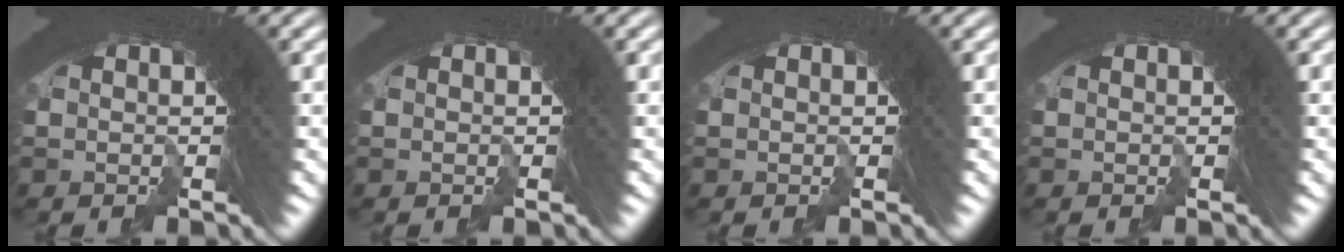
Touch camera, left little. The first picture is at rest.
{"total": 0.0}
{"total": 0.0}
{"total": 0.0}